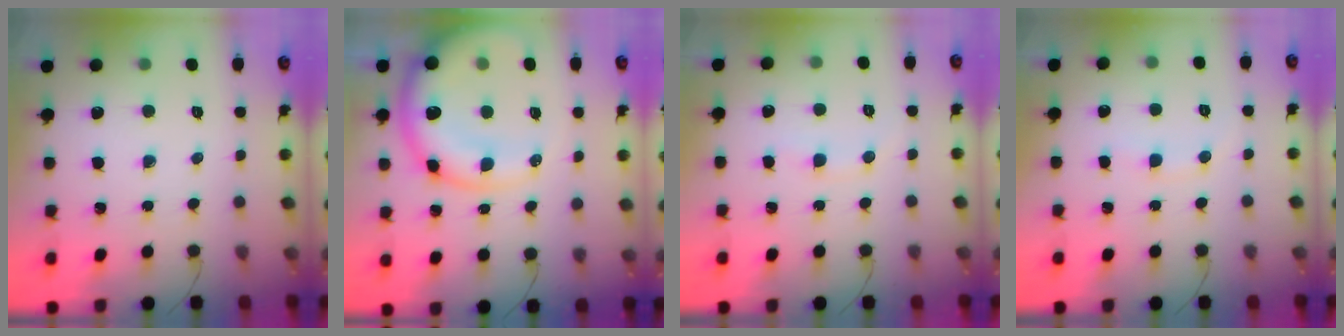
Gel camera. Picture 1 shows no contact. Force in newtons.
{"total": 17.4, "press": 16.9, "slide": 4.4}
{"total": 5.3, "press": 5.1, "slide": 1.4}
{"total": 5.9, "press": 5.9, "slide": 0.9}